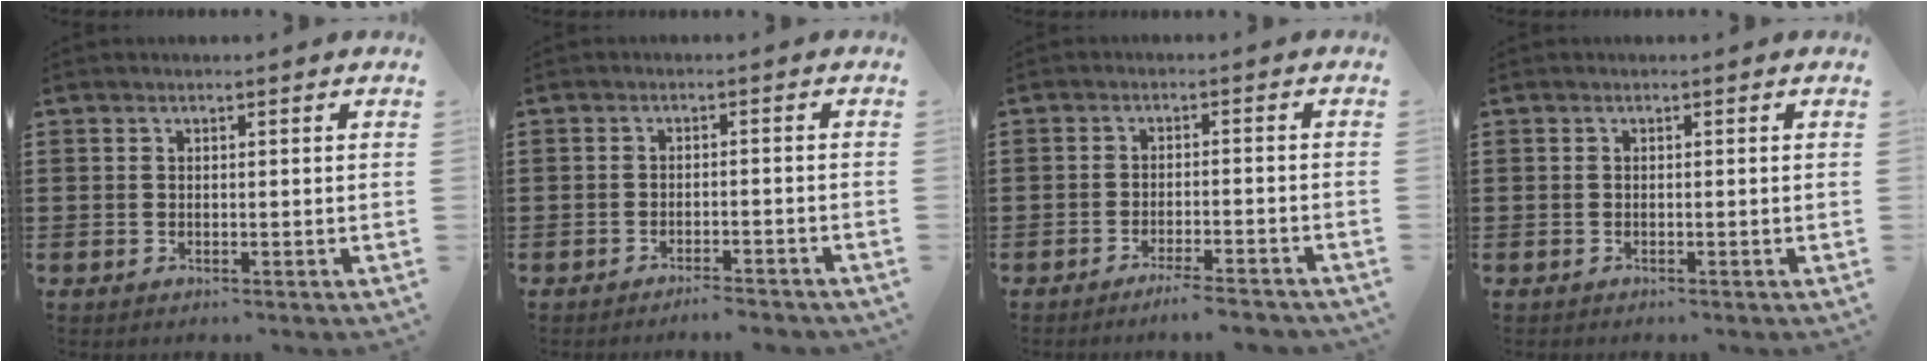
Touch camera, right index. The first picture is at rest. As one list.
[{"total": 2.2, "force": [-2.2, -0.1, 0.5], "torque": [-0.011, 0.001, -0.045]}, {"total": 3.4, "force": [-3.0, -0.2, 1.5], "torque": [-0.025, -0.002, -0.057]}, {"total": 0.0}]